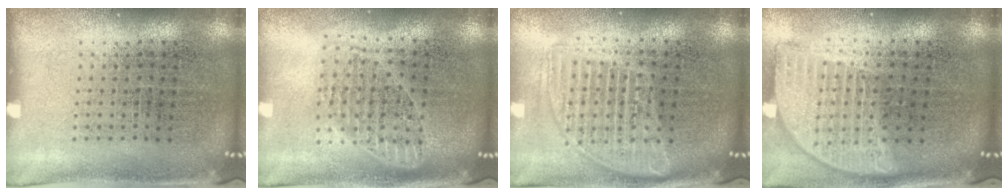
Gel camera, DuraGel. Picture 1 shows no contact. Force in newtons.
{"total": 1.7, "press": 1.4, "slide": 0.9}
{"total": 1.7, "press": 1.4, "slide": 0.9}
{"total": 1.9, "press": 1.6, "slide": 1.2}